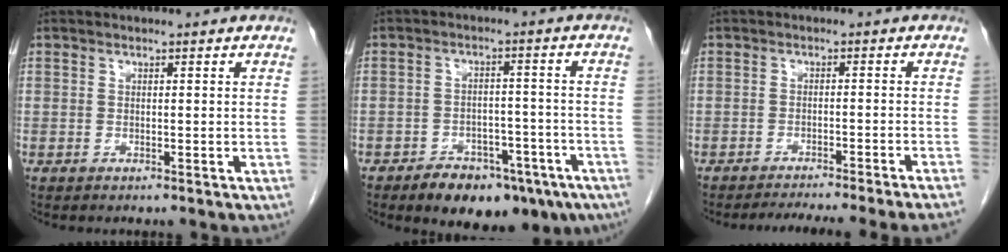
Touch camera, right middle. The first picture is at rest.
{"total": 12.9, "force": [-8.9, 6.2, 6.9], "torque": [-0.072, 0.017, -0.126]}
{"total": 12.1, "force": [-11.0, -1.2, 4.9], "torque": [-0.049, -0.018, -0.145]}